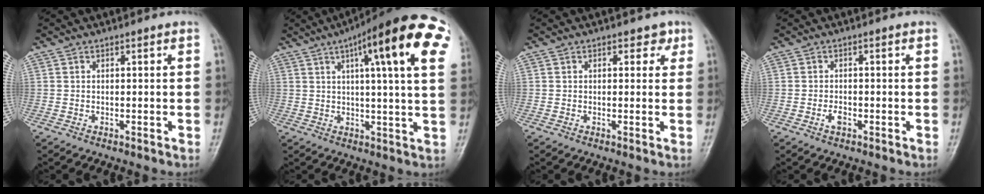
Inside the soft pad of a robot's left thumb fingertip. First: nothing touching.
{"total": 21.4, "force": [8.5, 4.2, 19.2], "torque": [-0.260, 0.007, 0.107]}
{"total": 2.3, "force": [1.2, 1.6, 1.2], "torque": [0.006, -0.002, 0.010]}
{"total": 1.9, "force": [-0.8, 1.0, 1.3], "torque": [-0.023, 0.005, -0.016]}